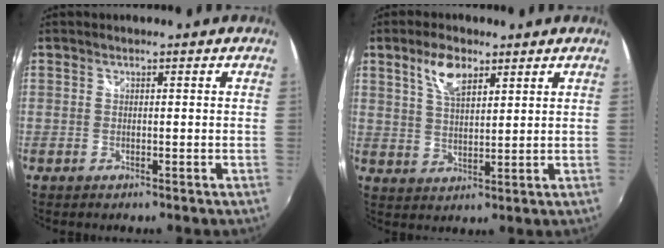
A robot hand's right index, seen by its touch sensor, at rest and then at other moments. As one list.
[{"total": 6.5, "force": [3.8, 2.9, 4.5], "torque": [-0.084, 0.009, 0.071]}]